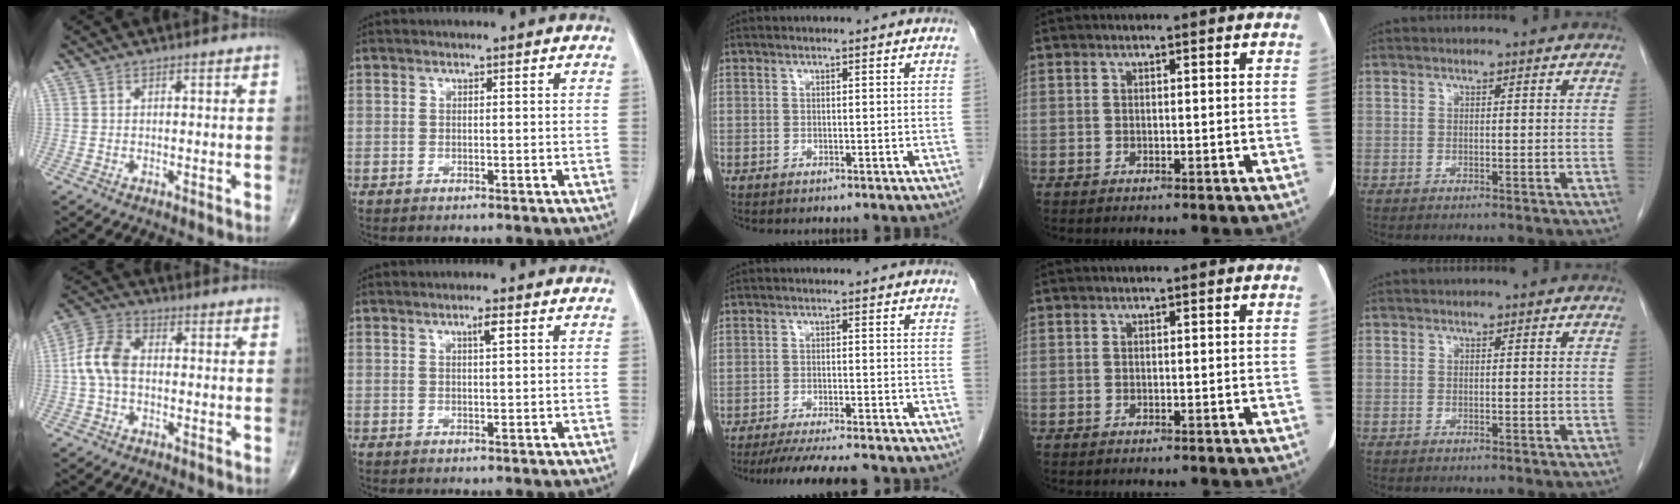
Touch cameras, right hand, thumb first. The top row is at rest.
{"thumb": {"total": 8.1, "force": [-0.4, 5.1, 6.3], "torque": [-0.129, 0.024, -0.018]}, "index": {"total": 1.6, "force": [0.7, 0.1, 1.5], "torque": [-0.027, 0.000, 0.012]}, "middle": {"total": 9.9, "force": [-8.7, 0.2, 4.6], "torque": [-0.065, -0.022, -0.130]}}